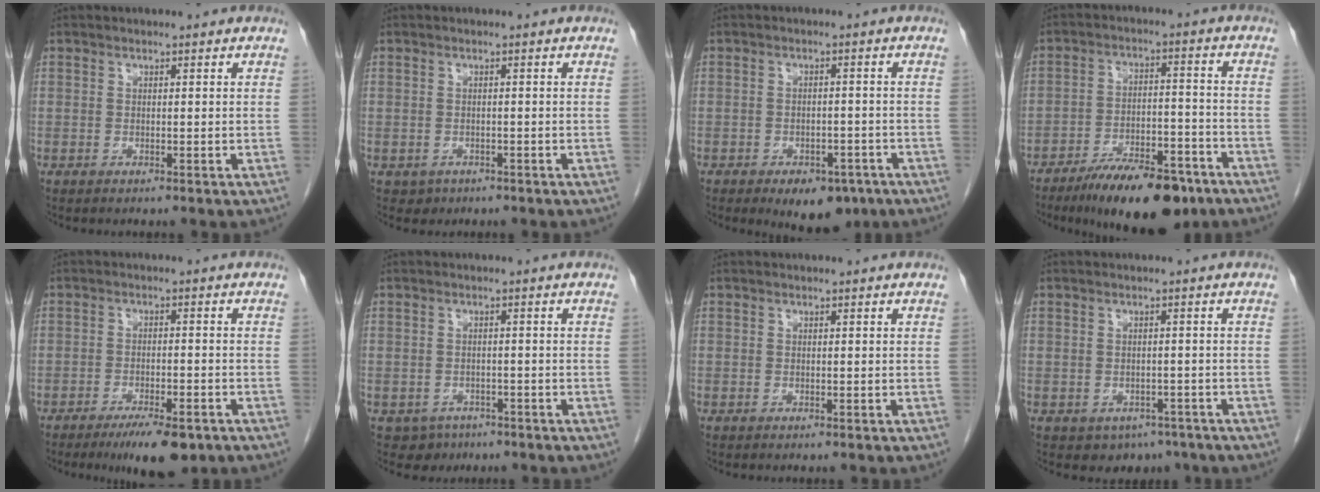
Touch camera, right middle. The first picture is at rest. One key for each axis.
{"total": 3.2, "fx": -1.8, "fy": 2.6, "fz": 0.6, "tx": -0.010, "ty": 0.006, "tz": -0.018}
{"total": 7.5, "fx": -4.9, "fy": 3.8, "fz": 4.1, "tx": -0.046, "ty": 0.003, "tz": -0.065}
{"total": 14.5, "fx": -10.6, "fy": 4.4, "fz": 8.8, "tx": -0.128, "ty": 0.004, "tz": -0.171}
{"total": 7.8, "fx": -5.4, "fy": 2.1, "fz": 5.3, "tx": -0.079, "ty": -0.009, "tz": -0.081}
{"total": 3.3, "fx": -2.1, "fy": 2.5, "fz": 0.2, "tx": -0.005, "ty": 0.009, "tz": -0.026}
{"total": 0.0}
{"total": 4.1, "fx": -2.7, "fy": 2.9, "fz": 1.0, "tx": -0.004, "ty": 0.006, "tz": -0.031}